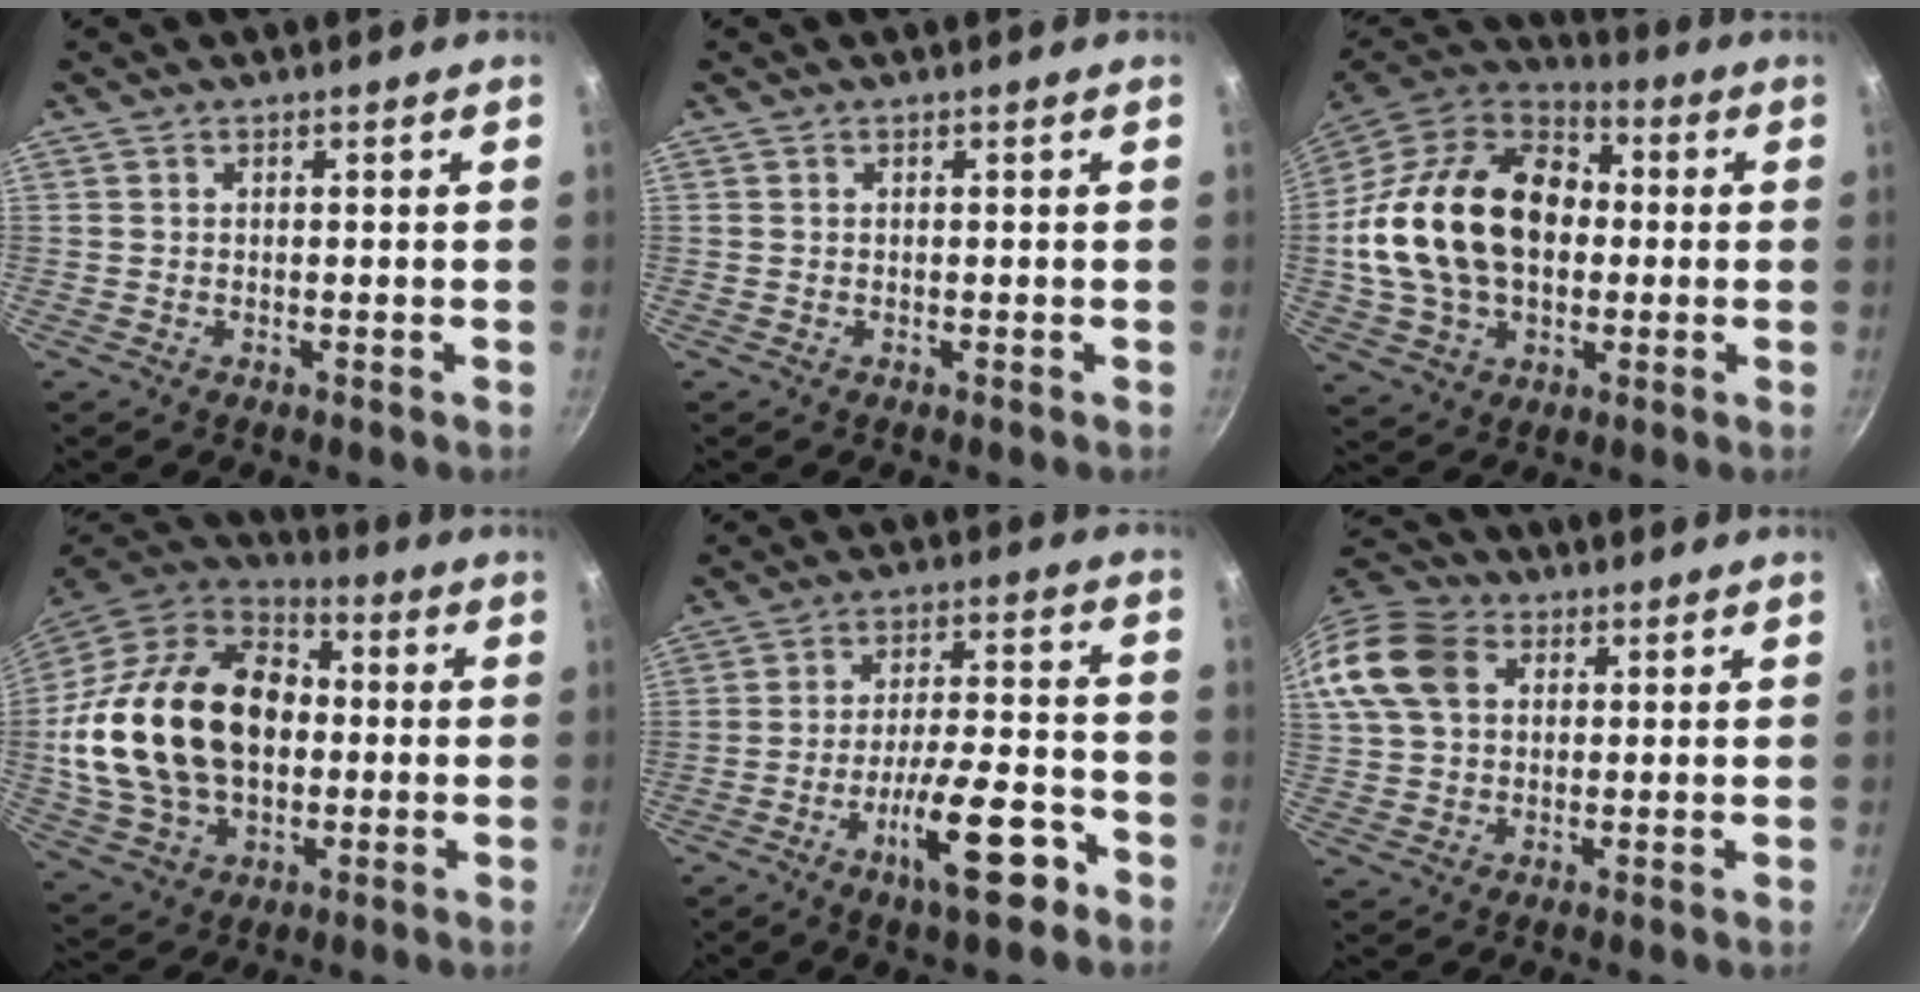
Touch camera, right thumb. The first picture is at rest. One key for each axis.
{"total": 0.0}
{"total": 25.4, "fx": 1.1, "fy": 17.7, "fz": 18.1, "tx": -0.312, "ty": 0.036, "tz": 0.019}
{"total": 28.1, "fx": 0.7, "fy": 19.4, "fz": 20.3, "tx": -0.364, "ty": 0.033, "tz": 0.017}
{"total": 13.4, "fx": -6.9, "fy": 3.9, "fz": 10.8, "tx": -0.157, "ty": 0.043, "tz": -0.110}
{"total": 15.9, "fx": 4.5, "fy": 11.9, "fz": 9.5, "tx": -0.202, "ty": 0.024, "tz": 0.071}